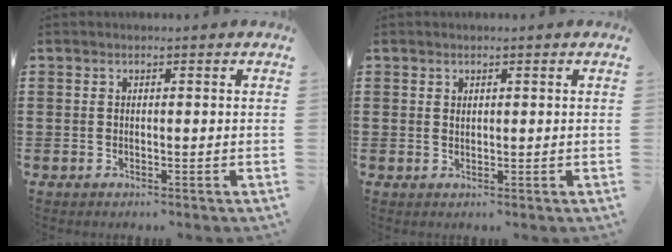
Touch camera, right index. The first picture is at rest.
{"total": 0.7, "force": [0.5, 0.5, 0.3], "torque": [-0.007, 0.002, 0.010]}